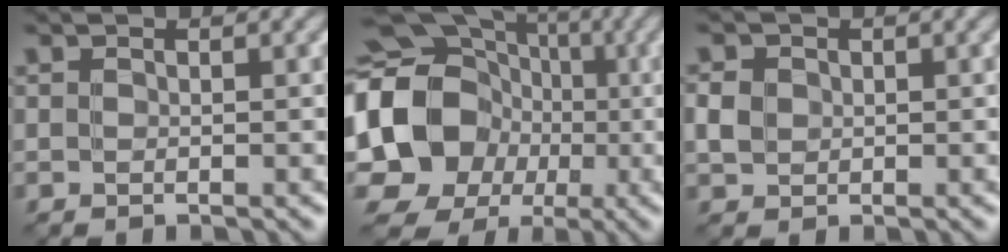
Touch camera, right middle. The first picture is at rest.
{"total": 17.9, "force": [-1.5, 15.9, 8.1], "torque": [-0.155, -0.007, -0.065]}
{"total": 1.8, "force": [-0.1, 1.6, 0.8], "torque": [-0.018, -0.003, -0.002]}